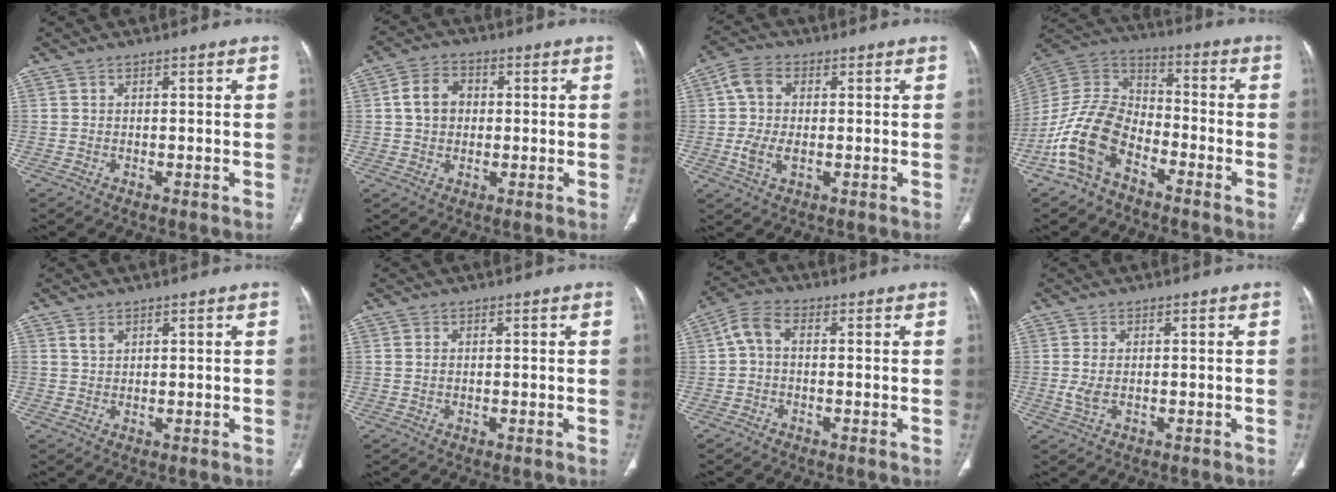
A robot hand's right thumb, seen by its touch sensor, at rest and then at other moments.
{"total": 6.7, "force": [0.7, 5.3, 4.0], "torque": [-0.056, 0.010, 0.008]}
{"total": 7.8, "force": [0.3, 4.8, 6.2], "torque": [-0.124, 0.010, 0.003]}
{"total": 14.4, "force": [-7.7, 8.5, 8.7], "torque": [-0.169, 0.061, -0.161]}
{"total": 1.9, "force": [1.2, 1.0, 1.0], "torque": [-0.016, -0.004, 0.029]}
{"total": 1.0, "force": [0.2, 0.7, 0.7], "torque": [-0.014, 0.001, 0.005]}
{"total": 4.5, "force": [0.0, 2.7, 3.6], "torque": [-0.070, 0.016, -0.009]}
{"total": 2.7, "force": [-0.2, 1.3, 2.4], "torque": [-0.058, -0.005, -0.004]}